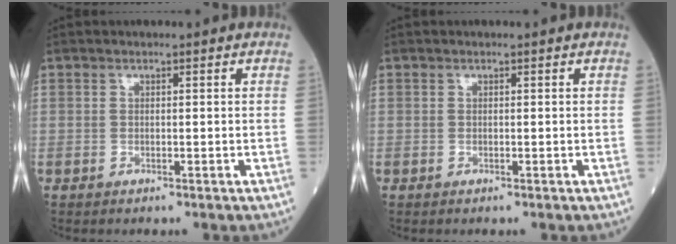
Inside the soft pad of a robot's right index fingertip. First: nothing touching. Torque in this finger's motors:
{"motor_torque": [0.00, 0.00, 0.00, 0.00]}